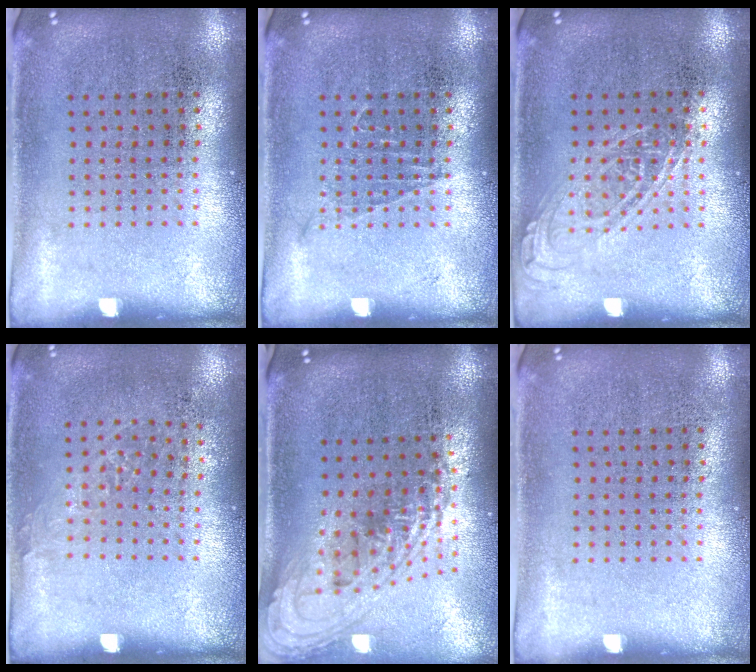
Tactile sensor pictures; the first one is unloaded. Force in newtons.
{"total": 0.6, "press": 0.6, "slide": 0.1}
{"total": 1.0, "press": 1.0, "slide": 0.1}
{"total": 0.8, "press": 0.7, "slide": 0.4}
{"total": 2.2, "press": 1.6, "slide": 1.5}
{"total": 0.0}